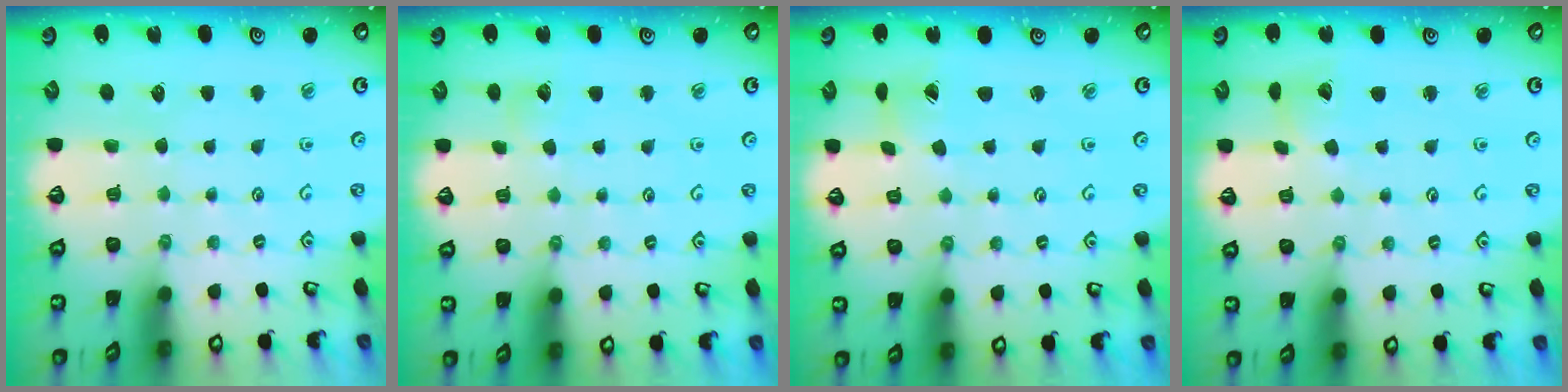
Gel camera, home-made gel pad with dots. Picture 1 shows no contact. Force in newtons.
{"total": 3.0, "press": 3.0, "slide": 0.3}
{"total": 2.6, "press": 2.6, "slide": 0.3}
{"total": 4.8, "press": 4.8, "slide": 0.5}